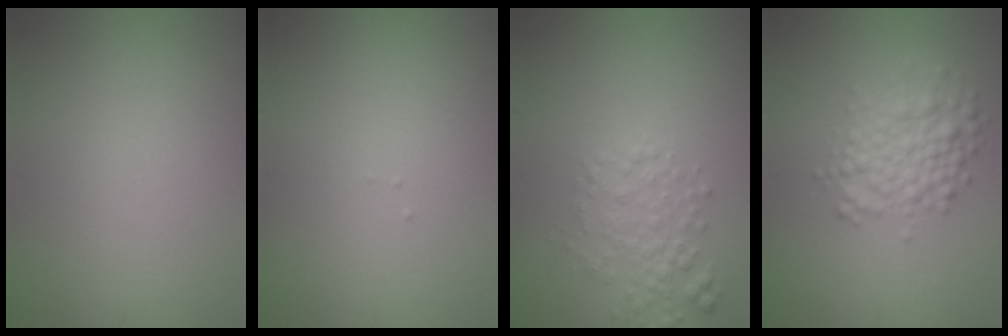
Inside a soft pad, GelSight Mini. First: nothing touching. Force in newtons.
{"total": 0.0}
{"total": 2.5, "press": 2.5, "slide": 0.1}
{"total": 3.8, "press": 3.8, "slide": 0.1}